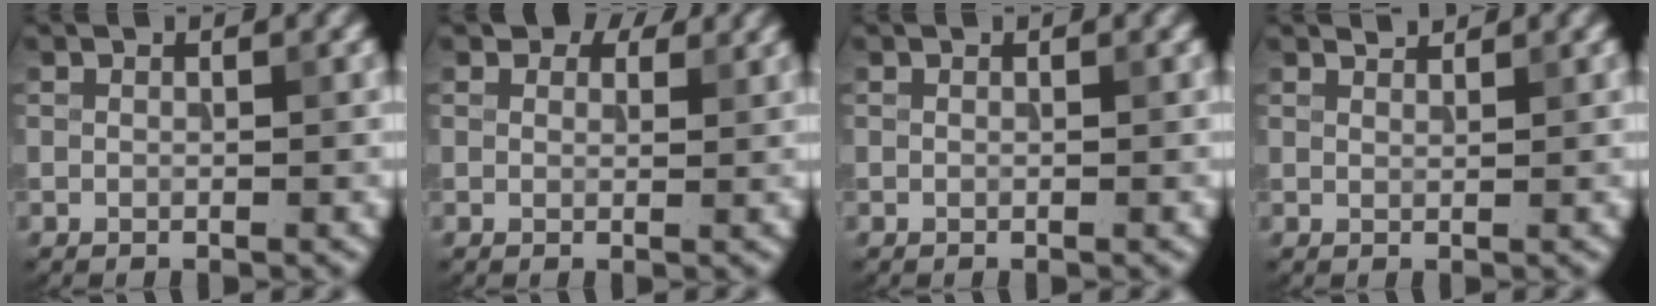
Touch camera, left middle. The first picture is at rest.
{"total": 2.2, "force": [1.7, 1.2, 0.8], "torque": [-0.014, -0.004, 0.017]}
{"total": 0.0}
{"total": 1.0, "force": [1.0, 0.0, 0.1], "torque": [-0.002, -0.001, 0.016]}